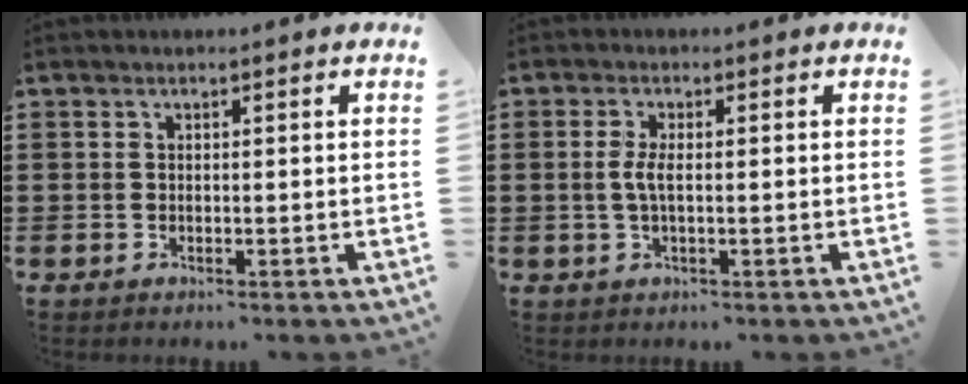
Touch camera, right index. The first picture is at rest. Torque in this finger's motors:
{"motor_torque": [0.89, -0.05, 0.34, 0.10]}